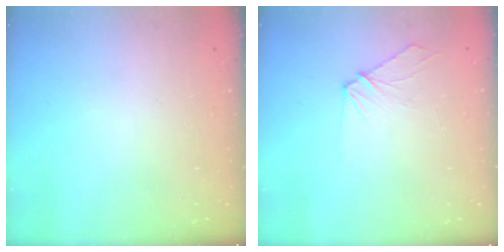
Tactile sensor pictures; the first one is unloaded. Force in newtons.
{"total": 6.6, "press": 6.6, "slide": 0.7}